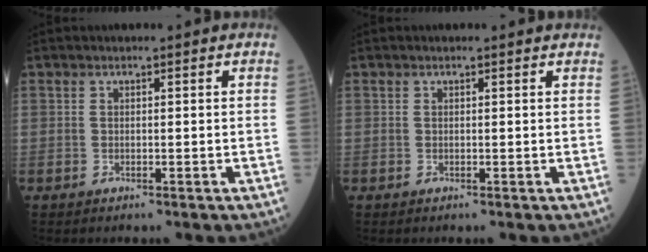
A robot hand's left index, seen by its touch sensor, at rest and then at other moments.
{"total": 1.1, "force": [1.1, 0.1, 0.2], "torque": [-0.011, 0.004, 0.007]}